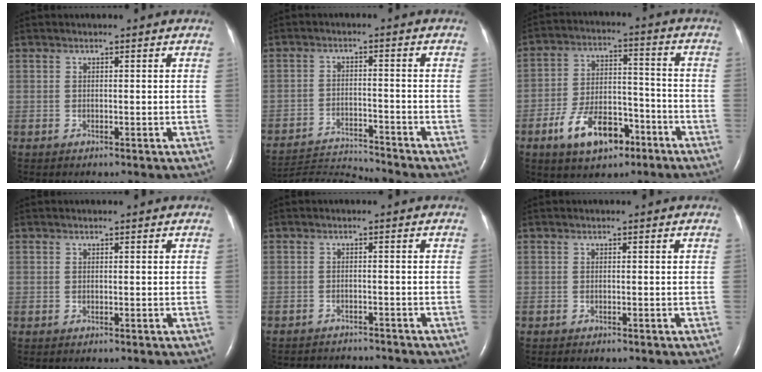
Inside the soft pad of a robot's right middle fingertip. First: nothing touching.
{"total": 8.0, "force": [-7.5, -2.4, -1.2], "torque": [0.012, -0.004, -0.139]}
{"total": 11.0, "force": [-6.1, 5.5, 7.3], "torque": [-0.135, 0.013, -0.101]}
{"total": 0.0}
{"total": 8.4, "force": [-8.1, 1.5, 1.5], "torque": [-0.027, 0.000, -0.105]}
{"total": 0.8, "force": [-0.7, 0.1, 0.3], "torque": [-0.008, -0.002, -0.009]}